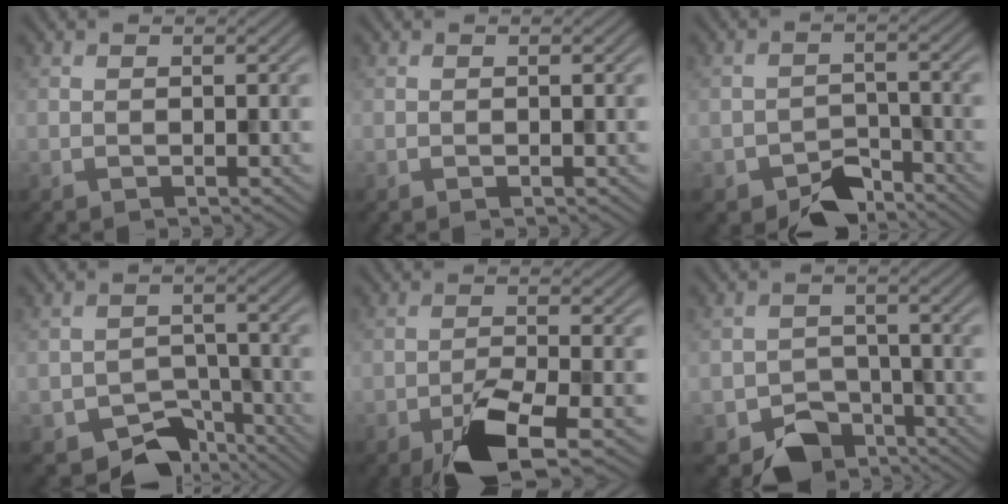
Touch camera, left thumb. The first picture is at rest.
{"total": 0.0}
{"total": 5.5, "force": [-4.2, 2.8, 2.1], "torque": [-0.031, -0.007, -0.077]}
{"total": 7.4, "force": [-5.3, 4.3, 2.9], "torque": [-0.040, -0.016, -0.088]}
{"total": 7.7, "force": [-4.4, 2.3, 5.9], "torque": [-0.107, -0.006, -0.083]}
{"total": 6.8, "force": [-4.4, 4.5, 2.5], "torque": [-0.034, -0.016, -0.076]}